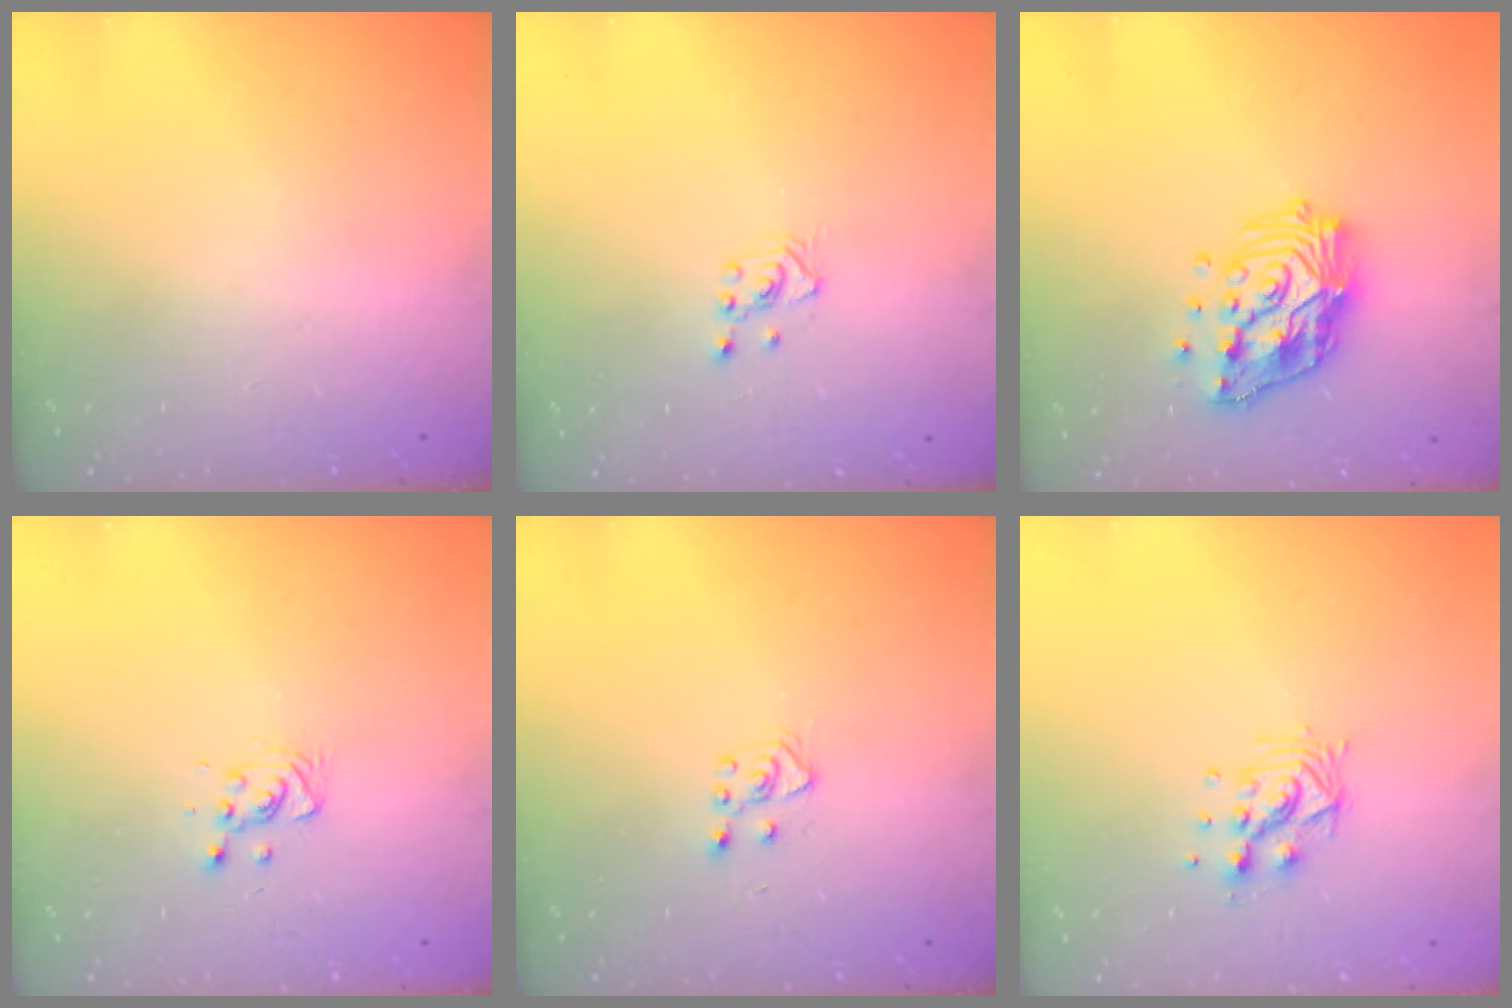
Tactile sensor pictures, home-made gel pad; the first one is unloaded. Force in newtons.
{"total": 2.0, "press": 2.0, "slide": 0.3}
{"total": 17.3, "press": 17.1, "slide": 2.1}
{"total": 5.4, "press": 5.3, "slide": 1.2}
{"total": 4.9, "press": 4.8, "slide": 0.8}
{"total": 8.4, "press": 8.4, "slide": 0.3}